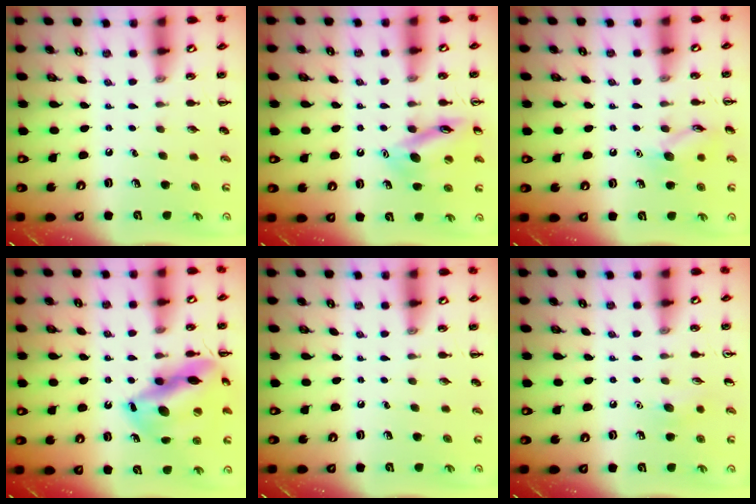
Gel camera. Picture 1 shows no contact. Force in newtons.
{"total": 12.2, "press": 12.2, "slide": 0.9}
{"total": 8.6, "press": 8.6, "slide": 0.9}
{"total": 16.9, "press": 16.8, "slide": 1.8}
{"total": 0.0}
{"total": 5.4, "press": 5.2, "slide": 1.6}